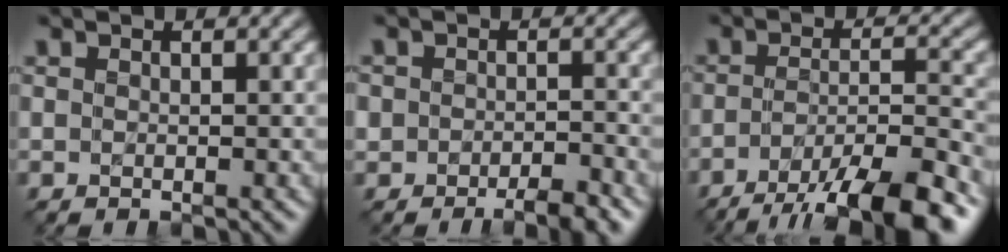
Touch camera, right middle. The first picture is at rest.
{"total": 3.3, "force": [-2.3, 1.5, 1.9], "torque": [-0.016, 0.000, -0.034]}
{"total": 10.1, "force": [-6.8, 2.6, 7.1], "torque": [-0.106, -0.001, -0.110]}